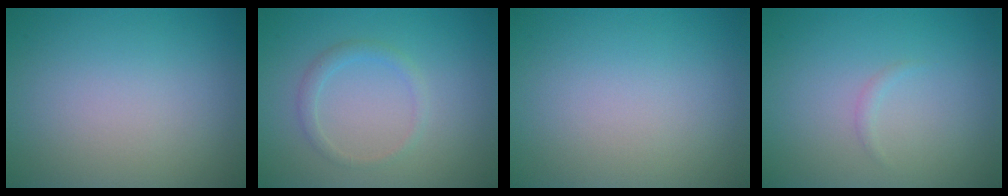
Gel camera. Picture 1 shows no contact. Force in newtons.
{"total": 1.4, "press": 1.4, "slide": 0.2}
{"total": 0.0}
{"total": 0.6, "press": 0.6, "slide": 0.1}